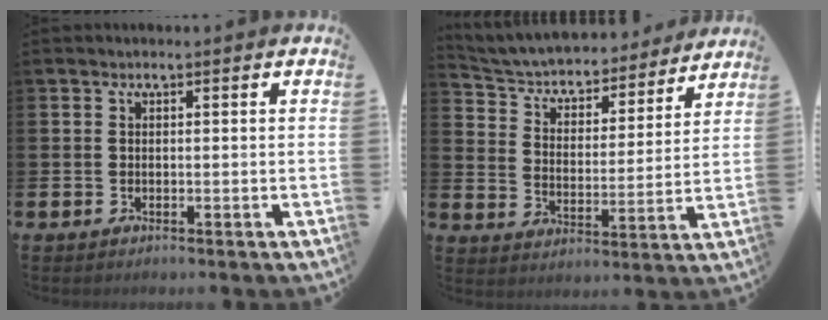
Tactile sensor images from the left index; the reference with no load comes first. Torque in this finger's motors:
{"motor_torque": [1.27, -0.87, 0.47, 0.14]}